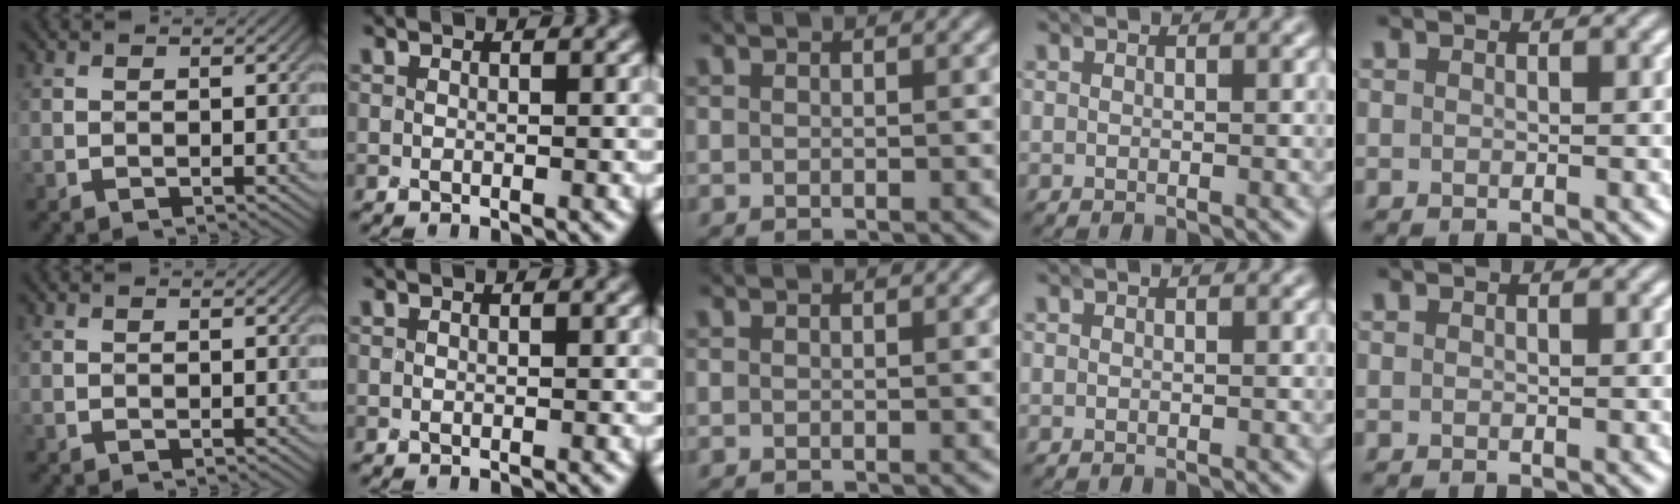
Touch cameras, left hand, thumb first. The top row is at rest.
{}